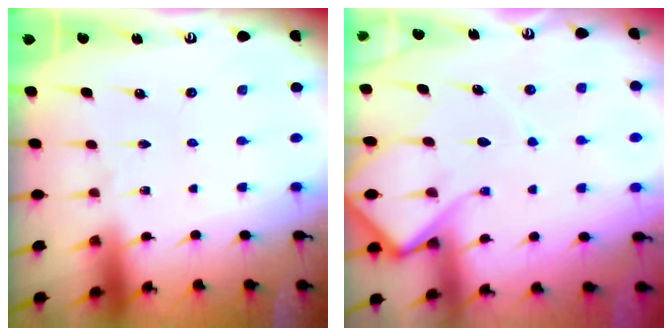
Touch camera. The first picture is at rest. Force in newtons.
{"total": 10.5, "press": 10.5, "slide": 1.2}